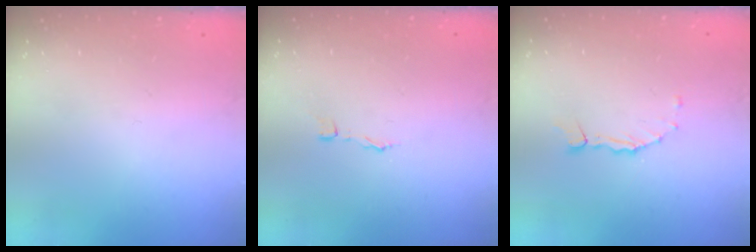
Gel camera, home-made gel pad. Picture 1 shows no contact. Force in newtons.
{"total": 1.9, "press": 1.9, "slide": 0.1}
{"total": 1.7, "press": 1.7, "slide": 0.2}